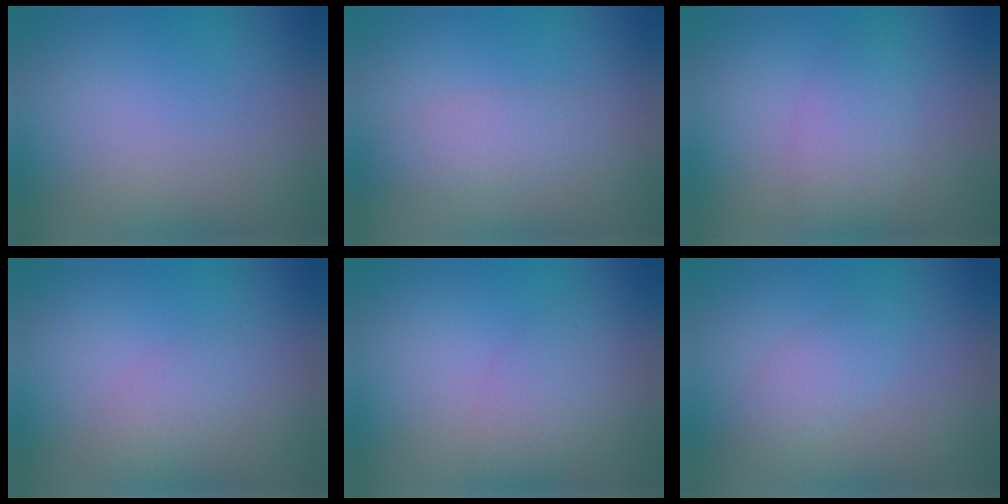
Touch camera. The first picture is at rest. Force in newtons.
{"total": 2.5, "press": 2.5, "slide": 0.1}
{"total": 3.0, "press": 3.0, "slide": 0.2}
{"total": 1.8, "press": 1.8, "slide": 0.1}
{"total": 2.3, "press": 2.3, "slide": 0.1}
{"total": 1.9, "press": 1.9, "slide": 0.1}